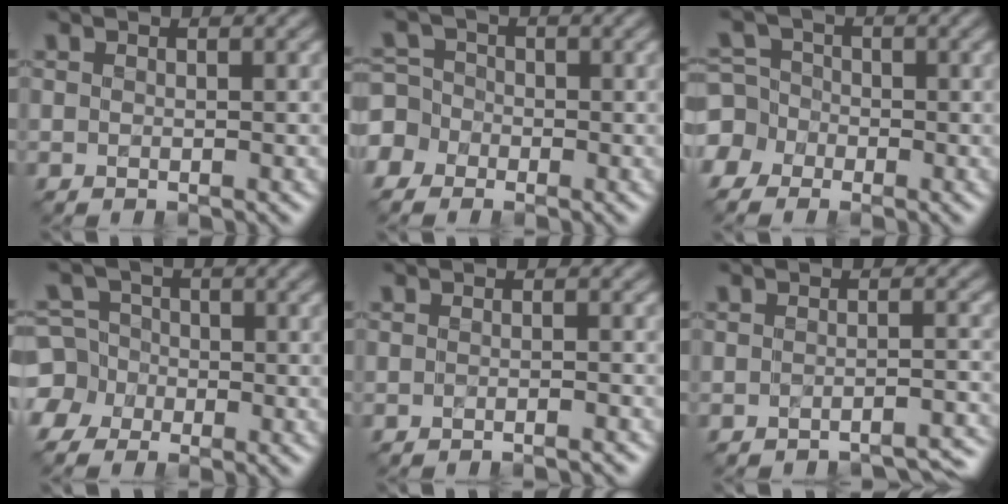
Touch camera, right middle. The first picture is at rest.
{"total": 3.7, "force": [-1.6, 3.2, 0.9], "torque": [-0.004, 0.018, -0.045]}
{"total": 4.8, "force": [-1.9, 4.2, 1.3], "torque": [-0.016, 0.014, -0.059]}
{"total": 6.5, "force": [-2.3, 5.8, 1.7], "torque": [-0.037, 0.009, -0.073]}
{"total": 1.3, "force": [-1.3, -0.2, 0.3], "torque": [0.002, 0.004, -0.018]}
{"total": 3.6, "force": [-3.6, 0.1, 0.6], "torque": [-0.008, 0.003, -0.043]}